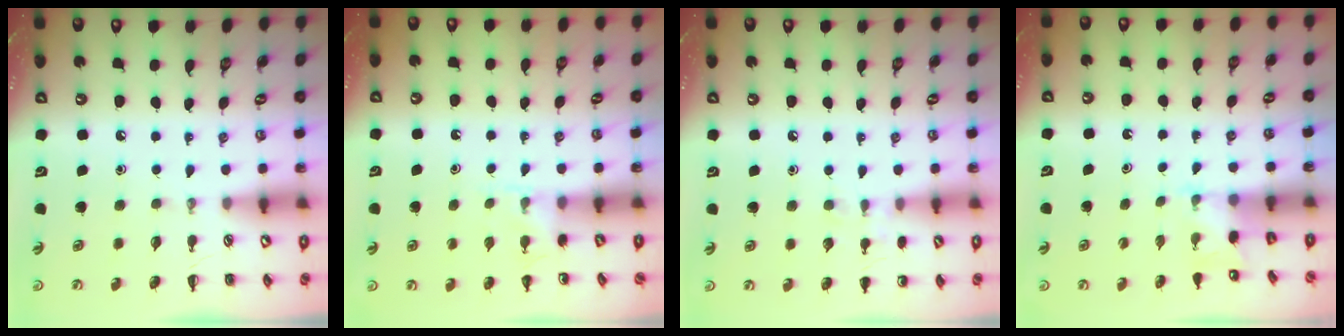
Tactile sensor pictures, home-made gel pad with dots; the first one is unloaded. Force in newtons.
{"total": 5.0, "press": 4.6, "slide": 1.8}
{"total": 5.3, "press": 5.0, "slide": 1.8}
{"total": 2.2, "press": 2.1, "slide": 0.7}